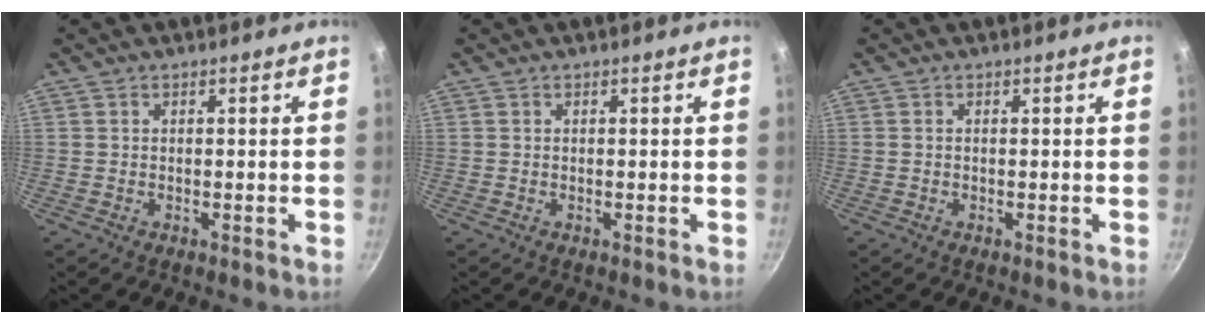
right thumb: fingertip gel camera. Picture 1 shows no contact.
{"total": 0.0}
{"total": 0.0}